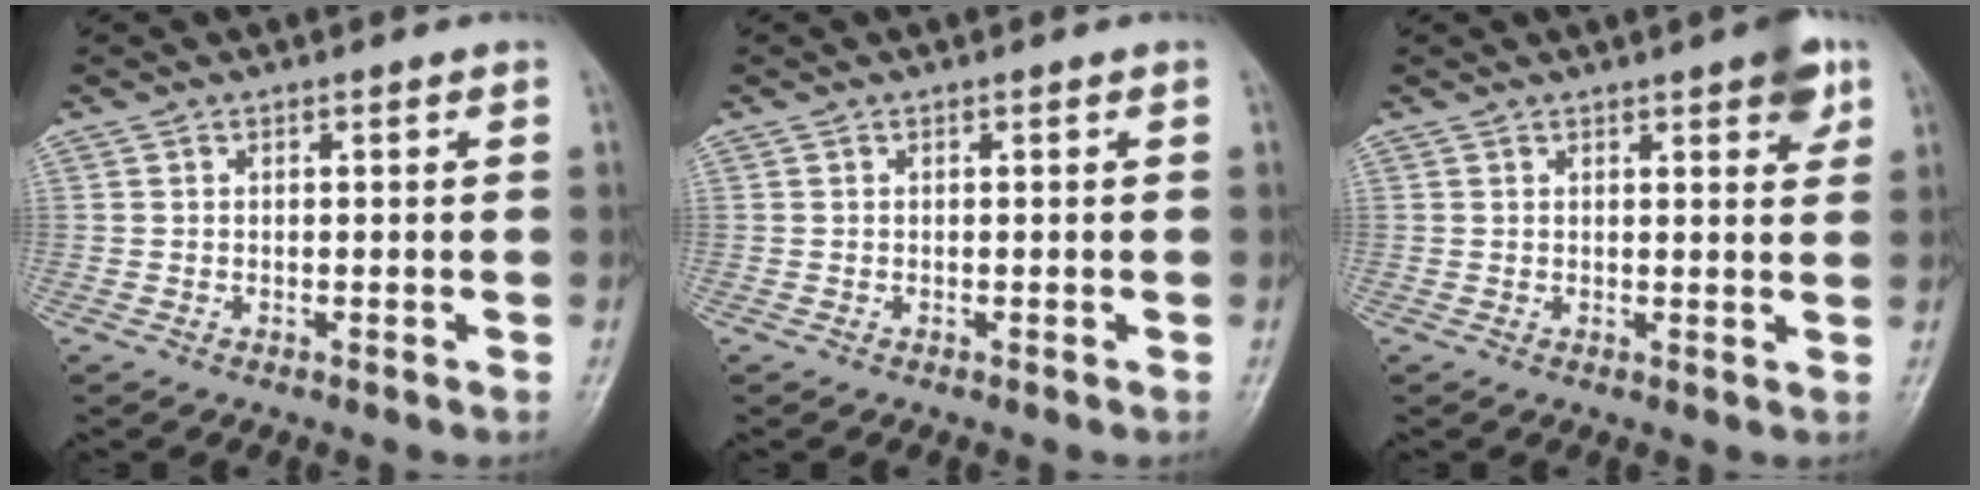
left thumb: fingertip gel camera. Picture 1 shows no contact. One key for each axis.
{"total": 0.0}
{"total": 5.2, "fx": 3.0, "fy": 1.6, "fz": 4.0, "tx": -0.038, "ty": -0.011, "tz": 0.032}